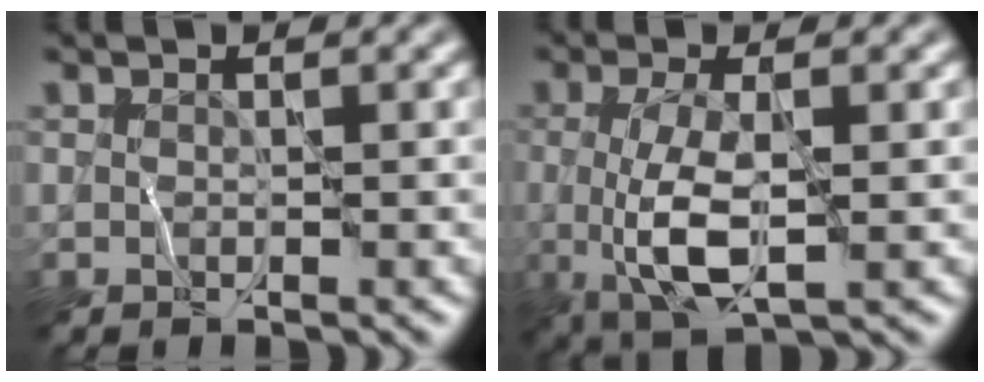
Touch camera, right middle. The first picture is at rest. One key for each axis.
{"total": 5.1, "fx": -0.2, "fy": 1.5, "fz": 4.9, "tx": -0.105, "ty": -0.011, "tz": -0.002}